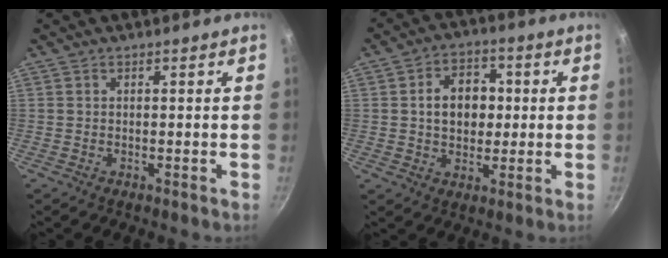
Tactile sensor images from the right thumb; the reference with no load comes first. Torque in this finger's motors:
{"motor_torque": [0.81, 1.88, 0.62, -0.02, 0.10]}